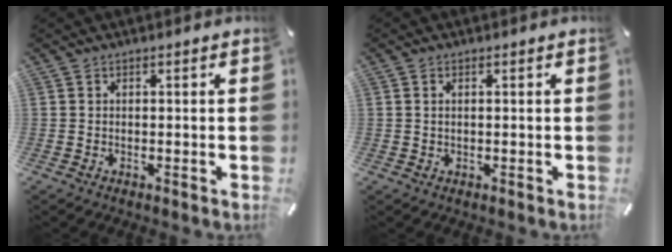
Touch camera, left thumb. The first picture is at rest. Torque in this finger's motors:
{"motor_torque": [-0.14, -0.07, 0.01, -0.03, 0.06]}